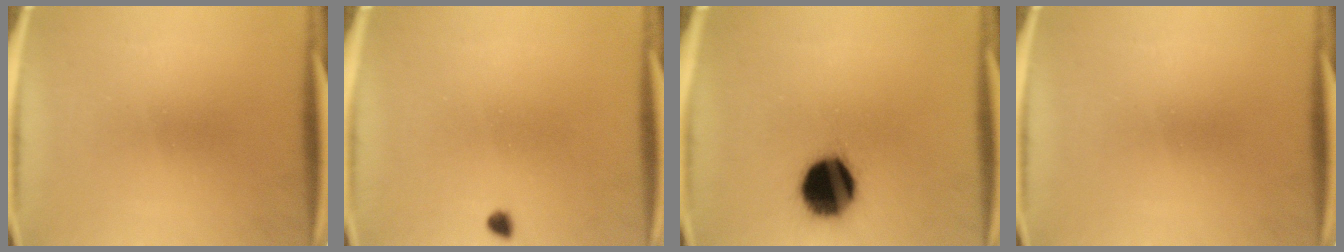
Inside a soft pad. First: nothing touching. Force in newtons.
{"total": 1.2}
{"total": 17.8}
{"total": 0.0}